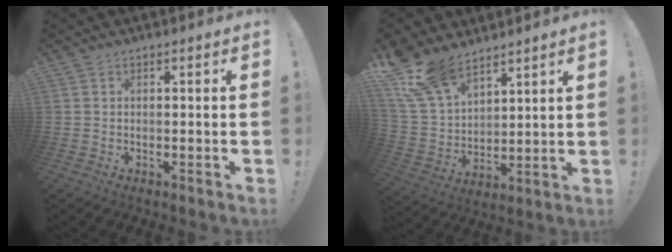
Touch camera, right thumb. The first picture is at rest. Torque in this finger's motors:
{"motor_torque": [-0.02, 2.70, 0.97, 0.84, 0.09]}